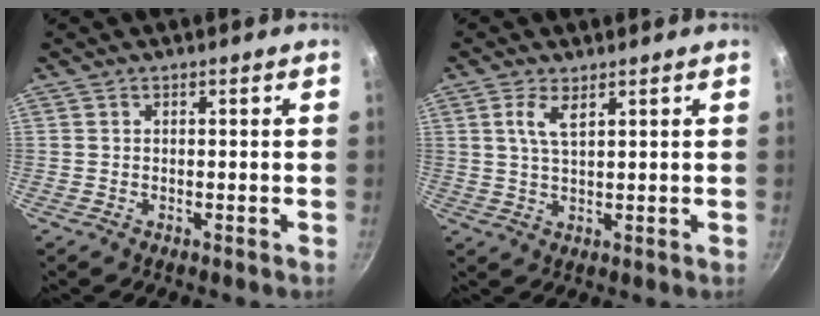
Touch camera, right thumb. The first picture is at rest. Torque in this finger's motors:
{"motor_torque": [-0.04, 0.05, -0.27, 0.29, 0.10]}